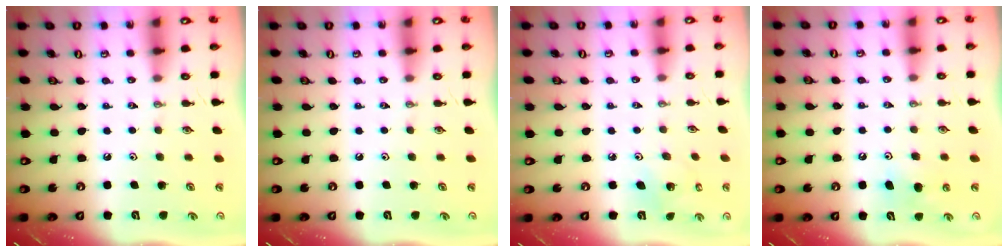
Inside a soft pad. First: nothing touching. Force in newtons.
{"total": 0.0}
{"total": 3.7, "press": 3.6, "slide": 0.3}
{"total": 6.0, "press": 5.9, "slide": 1.0}